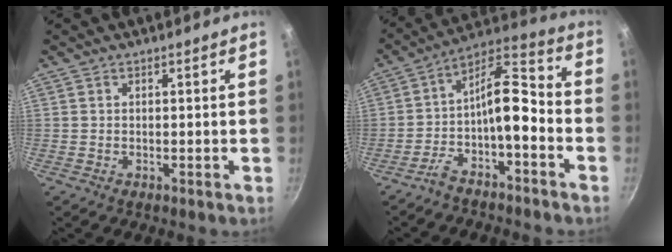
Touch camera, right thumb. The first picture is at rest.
{"total": 11.2, "force": [-4.3, 4.4, 9.3], "torque": [-0.160, 0.068, -0.080]}